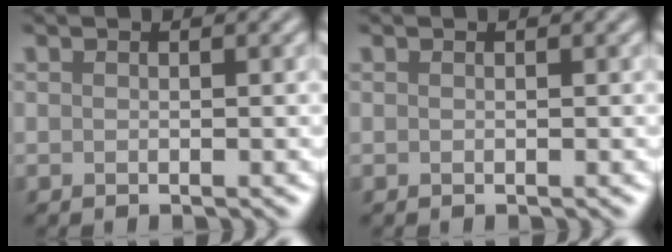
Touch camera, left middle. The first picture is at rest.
{"total": 0.0}